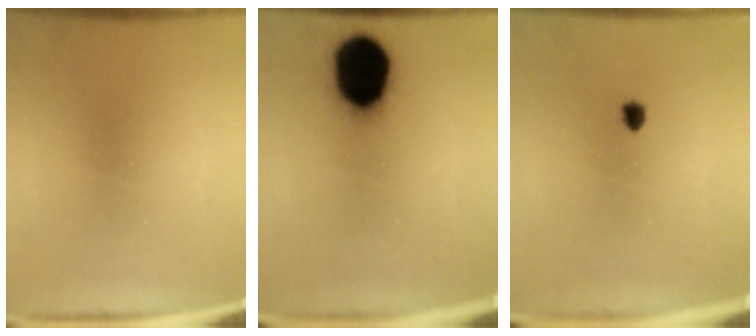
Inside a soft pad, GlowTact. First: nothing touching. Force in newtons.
{"total": 18.7}
{"total": 1.1}